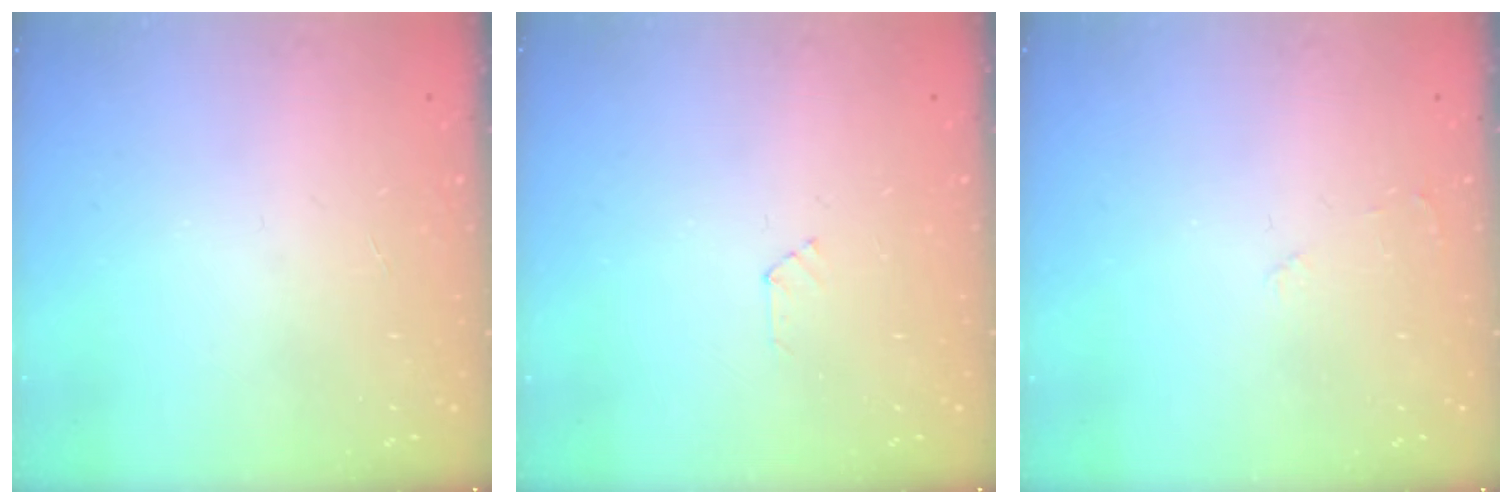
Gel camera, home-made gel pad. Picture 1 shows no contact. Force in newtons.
{"total": 2.3, "press": 2.3, "slide": 0.3}
{"total": 2.5, "press": 2.5, "slide": 0.4}